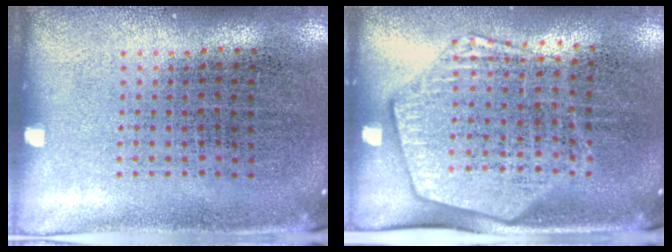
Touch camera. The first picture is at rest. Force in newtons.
{"total": 1.9, "press": 1.7, "slide": 0.9}